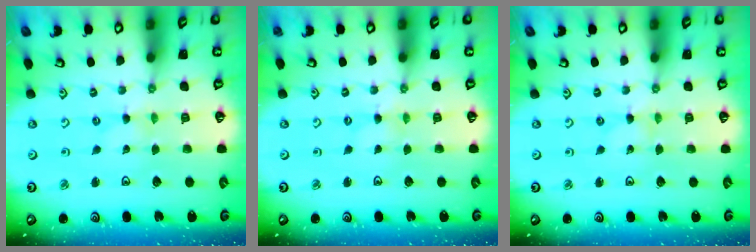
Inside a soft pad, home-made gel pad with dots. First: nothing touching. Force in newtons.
{"total": 0.0}
{"total": 0.0}